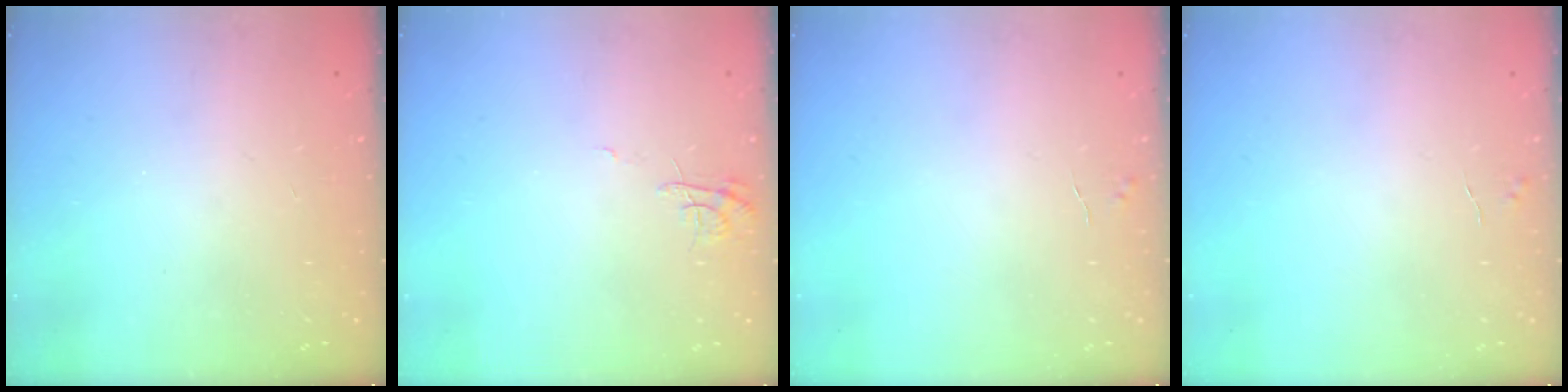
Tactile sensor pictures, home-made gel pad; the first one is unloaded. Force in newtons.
{"total": 4.6, "press": 4.6, "slide": 0.6}
{"total": 2.8, "press": 2.8, "slide": 0.3}
{"total": 2.8, "press": 2.8, "slide": 0.3}